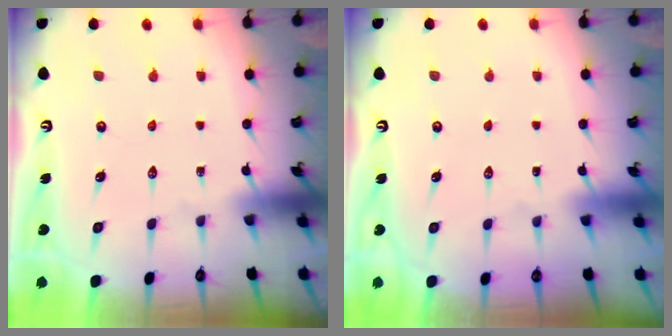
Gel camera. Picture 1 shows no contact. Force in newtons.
{"total": 1.6, "press": 1.6, "slide": 0.1}